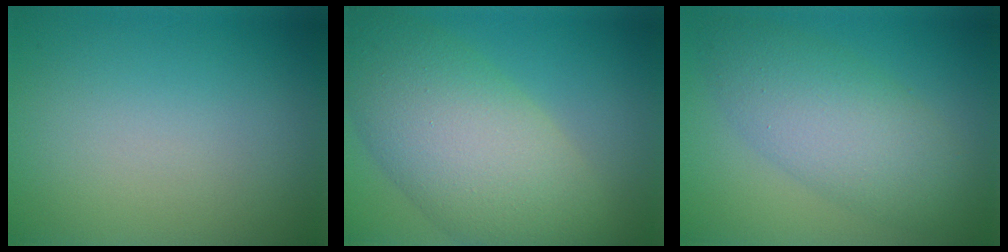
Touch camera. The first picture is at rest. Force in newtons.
{"total": 10.7, "press": 10.7, "slide": 0.4}
{"total": 6.3, "press": 6.3, "slide": 0.2}